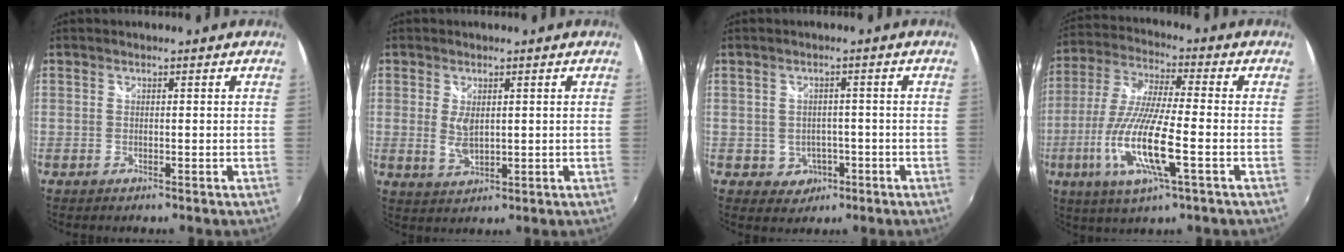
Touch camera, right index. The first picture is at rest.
{"total": 4.1, "force": [0.5, 2.1, 3.4], "torque": [-0.064, -0.005, 0.011]}
{"total": 4.3, "force": [-1.6, 3.9, 0.8], "torque": [-0.026, 0.008, -0.012]}
{"total": 15.6, "force": [-5.1, 2.4, 14.6], "torque": [-0.303, -0.022, -0.097]}